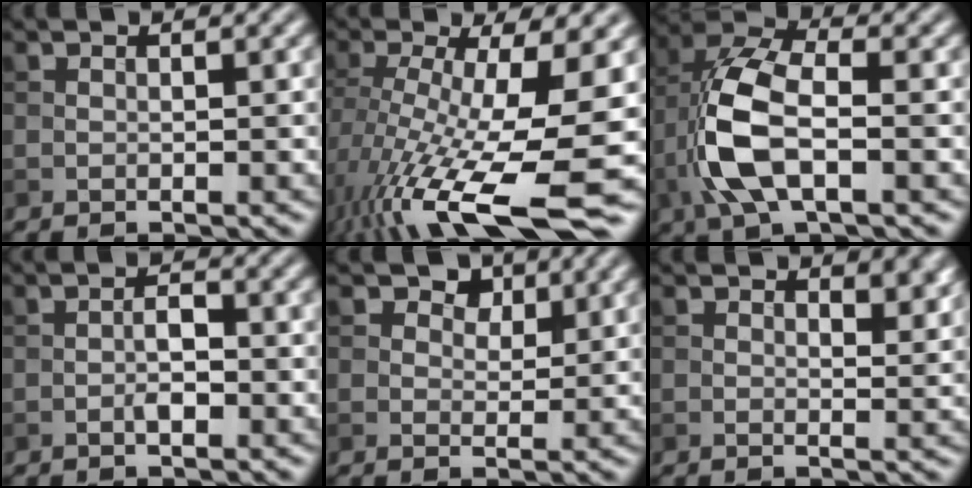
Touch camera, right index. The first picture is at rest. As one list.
[{"total": 15.9, "force": [-5.8, 4.3, 14.2], "torque": [-0.273, -0.014, -0.094]}, {"total": 8.1, "force": [-1.9, 3.8, 7.0], "torque": [-0.160, 0.011, -0.039]}, {"total": 1.9, "force": [-0.7, 0.6, 1.7], "torque": [-0.029, 0.004, -0.016]}, {"total": 3.0, "force": [1.8, 1.9, 1.5], "torque": [-0.022, -0.009, 0.023]}, {"total": 2.4, "force": [1.3, 1.1, 1.7], "torque": [-0.023, -0.004, 0.021]}]